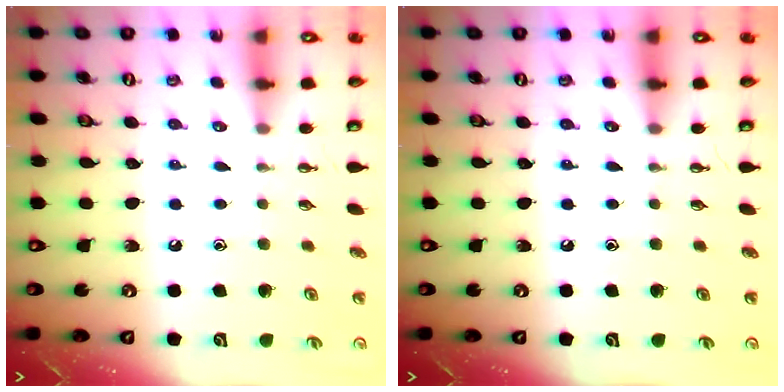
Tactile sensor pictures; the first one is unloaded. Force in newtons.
{"total": 0.0}